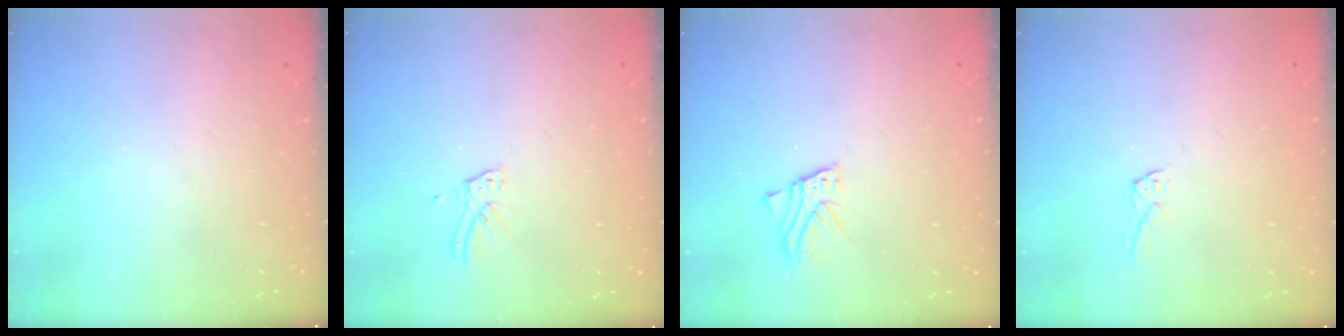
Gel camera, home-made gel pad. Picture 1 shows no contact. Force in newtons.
{"total": 5.4, "press": 5.3, "slide": 0.5}
{"total": 2.8, "press": 2.8, "slide": 0.2}
{"total": 2.2, "press": 2.2, "slide": 0.1}